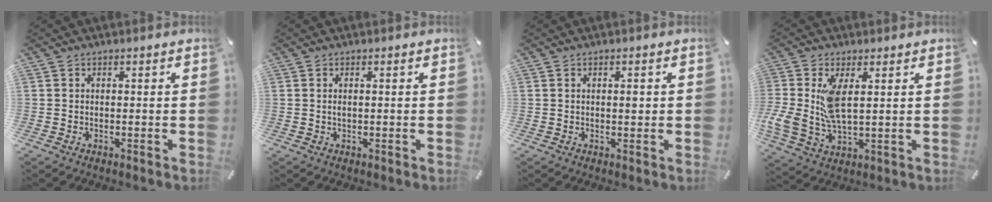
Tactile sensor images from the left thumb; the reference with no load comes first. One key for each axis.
{"total": 0.8, "fx": 0.1, "fy": 0.2, "fz": 0.7, "tx": -0.014, "ty": 0.001, "tz": 0.000}
{"total": 1.5, "fx": 0.3, "fy": 0.7, "fz": 1.3, "tx": -0.018, "ty": 0.001, "tz": 0.001}
{"total": 9.8, "fx": 1.9, "fy": 4.6, "fz": 8.5, "tx": -0.192, "ty": -0.010, "tz": 0.035}